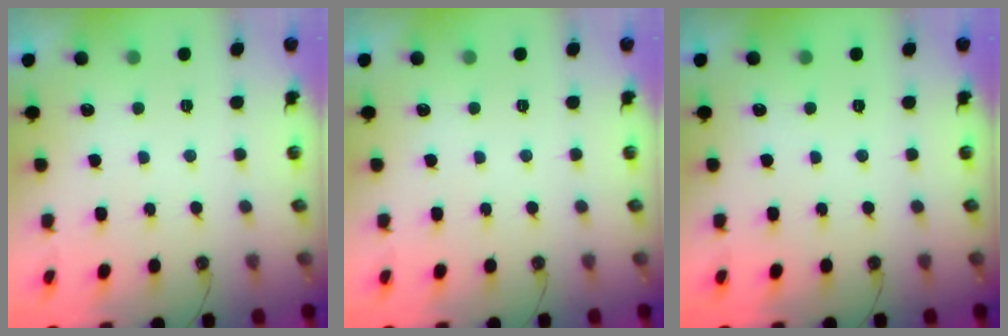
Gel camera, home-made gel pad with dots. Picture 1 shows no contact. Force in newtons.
{"total": 0.0}
{"total": 0.0}